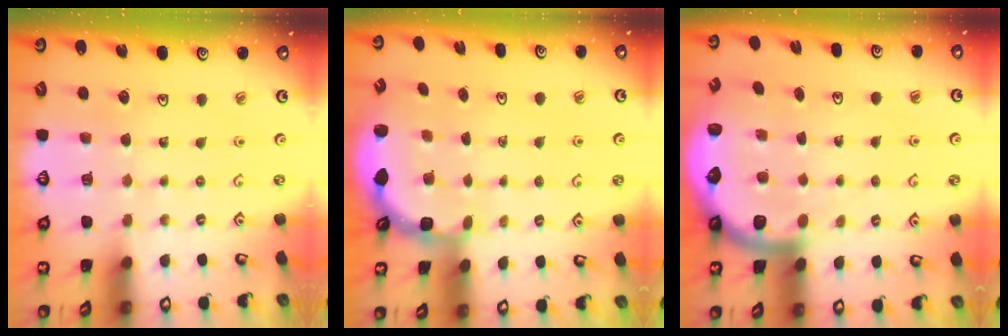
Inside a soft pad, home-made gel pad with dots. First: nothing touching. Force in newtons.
{"total": 2.7, "press": 2.3, "slide": 1.4}
{"total": 6.2, "press": 6.1, "slide": 1.2}